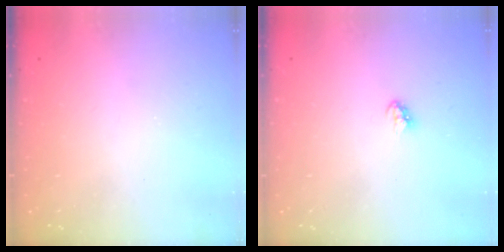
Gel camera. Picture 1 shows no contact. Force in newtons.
{"total": 2.9, "press": 2.9, "slide": 0.2}